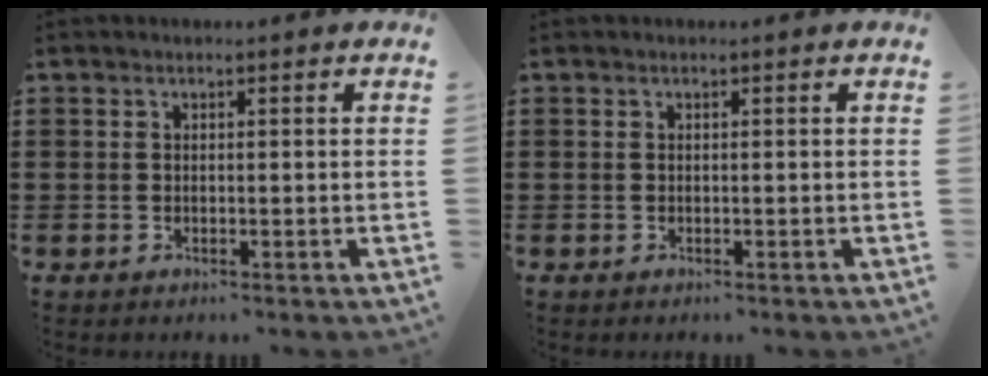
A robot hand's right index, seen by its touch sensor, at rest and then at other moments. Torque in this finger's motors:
{"motor_torque": [0.02, 0.16, 0.00, 0.01]}